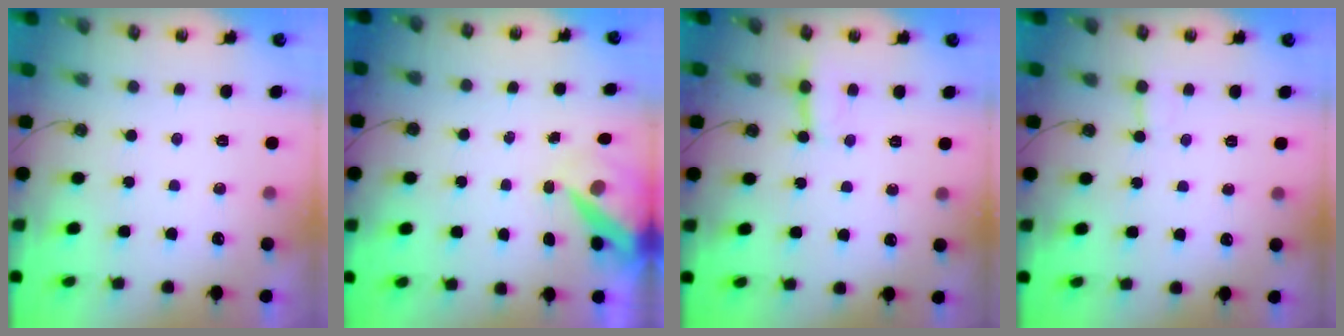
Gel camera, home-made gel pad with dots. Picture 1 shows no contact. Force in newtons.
{"total": 7.6, "press": 7.5, "slide": 0.9}
{"total": 3.7, "press": 3.7, "slide": 0.3}
{"total": 2.0, "press": 2.0, "slide": 0.1}